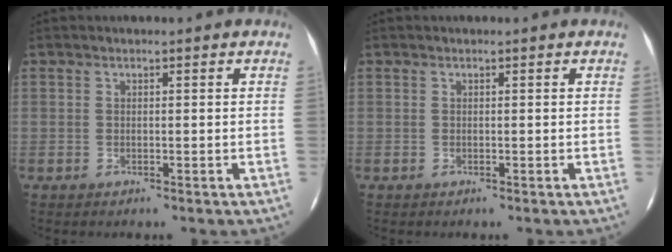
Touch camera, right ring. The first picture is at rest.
{"total": 0.0}